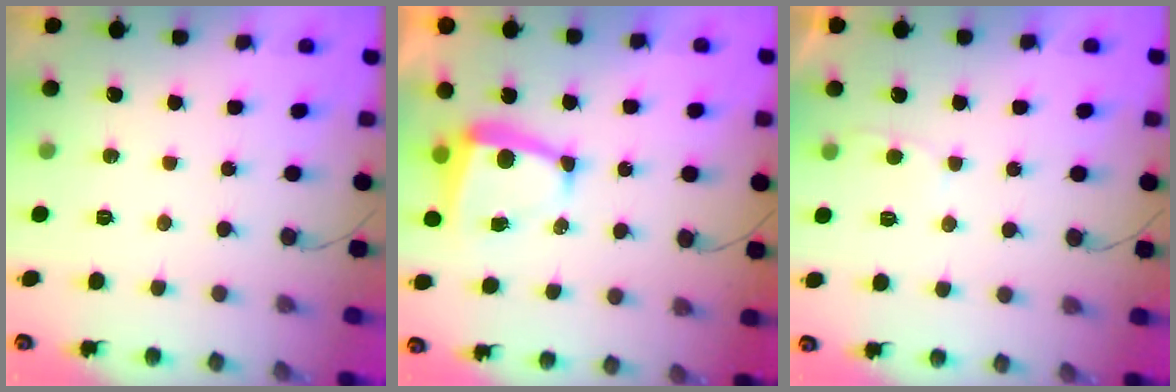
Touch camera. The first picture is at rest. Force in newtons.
{"total": 6.5, "press": 6.4, "slide": 0.5}
{"total": 2.4, "press": 2.4, "slide": 0.4}